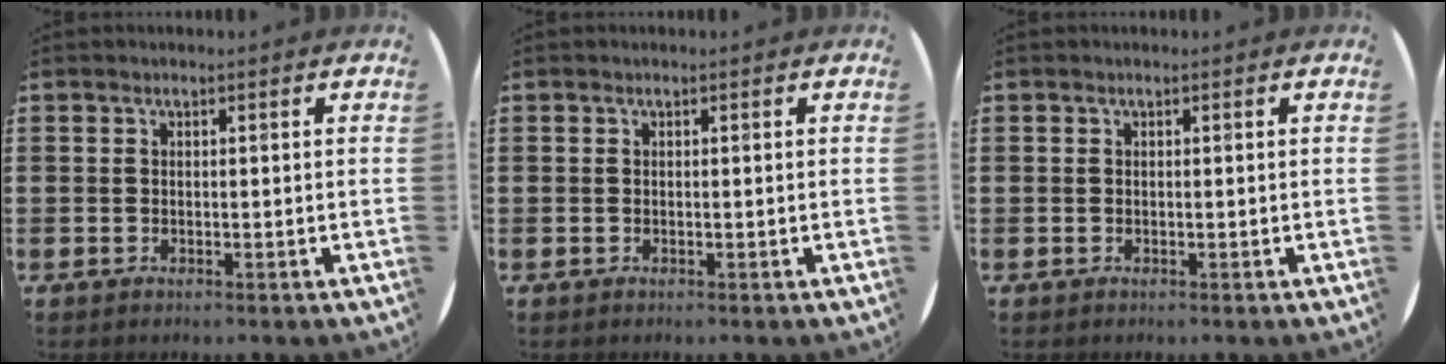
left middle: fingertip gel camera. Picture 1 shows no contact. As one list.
[{"total": 0.0}, {"total": 0.0}]